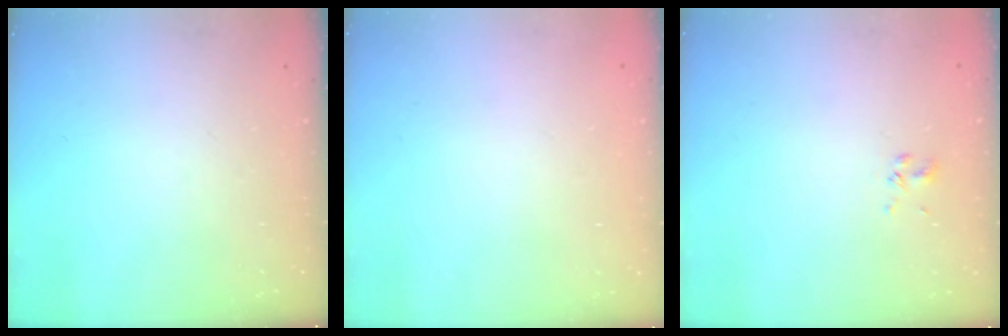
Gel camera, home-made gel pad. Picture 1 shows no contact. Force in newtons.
{"total": 1.8, "press": 1.8, "slide": 0.2}
{"total": 2.5, "press": 2.3, "slide": 0.9}